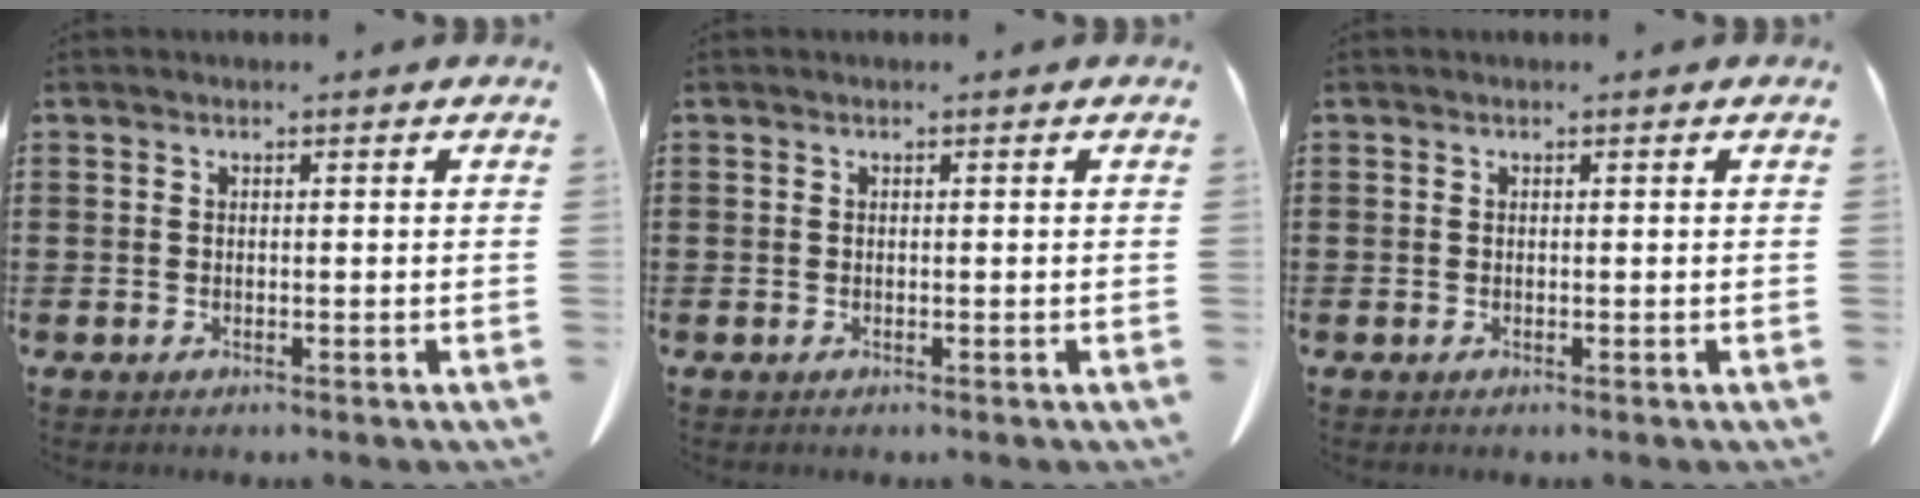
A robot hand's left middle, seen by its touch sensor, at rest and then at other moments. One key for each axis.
{"total": 0.0}
{"total": 0.0}